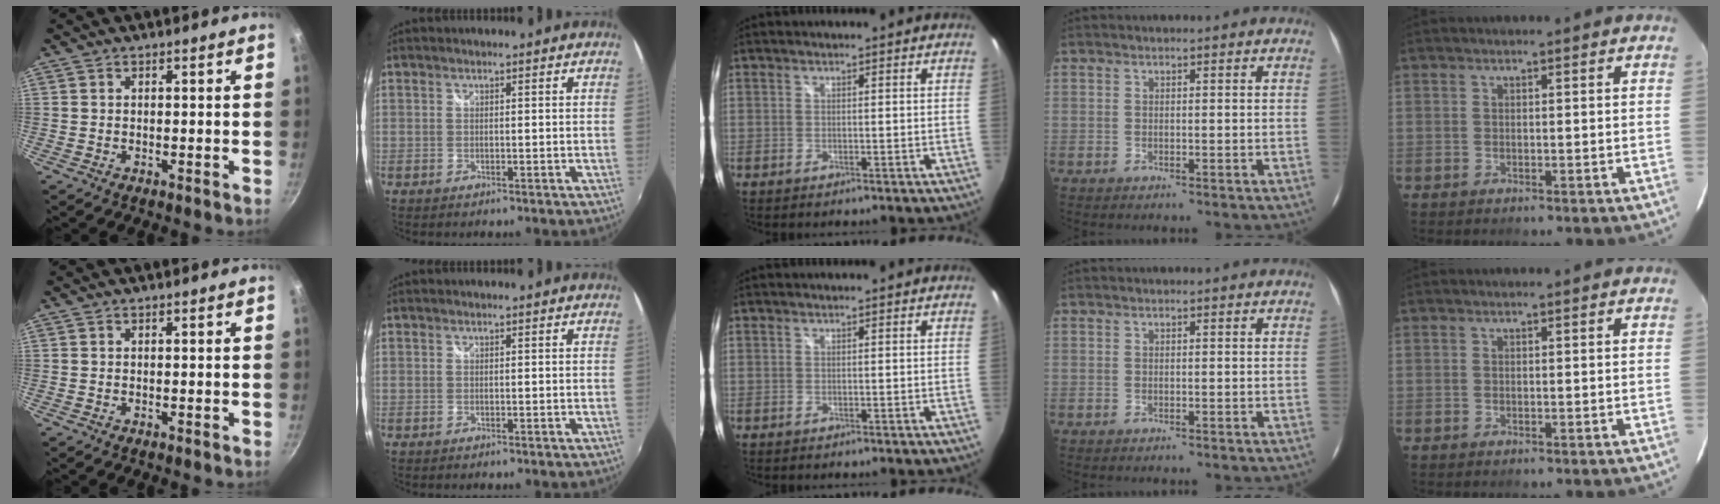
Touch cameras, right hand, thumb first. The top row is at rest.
{}